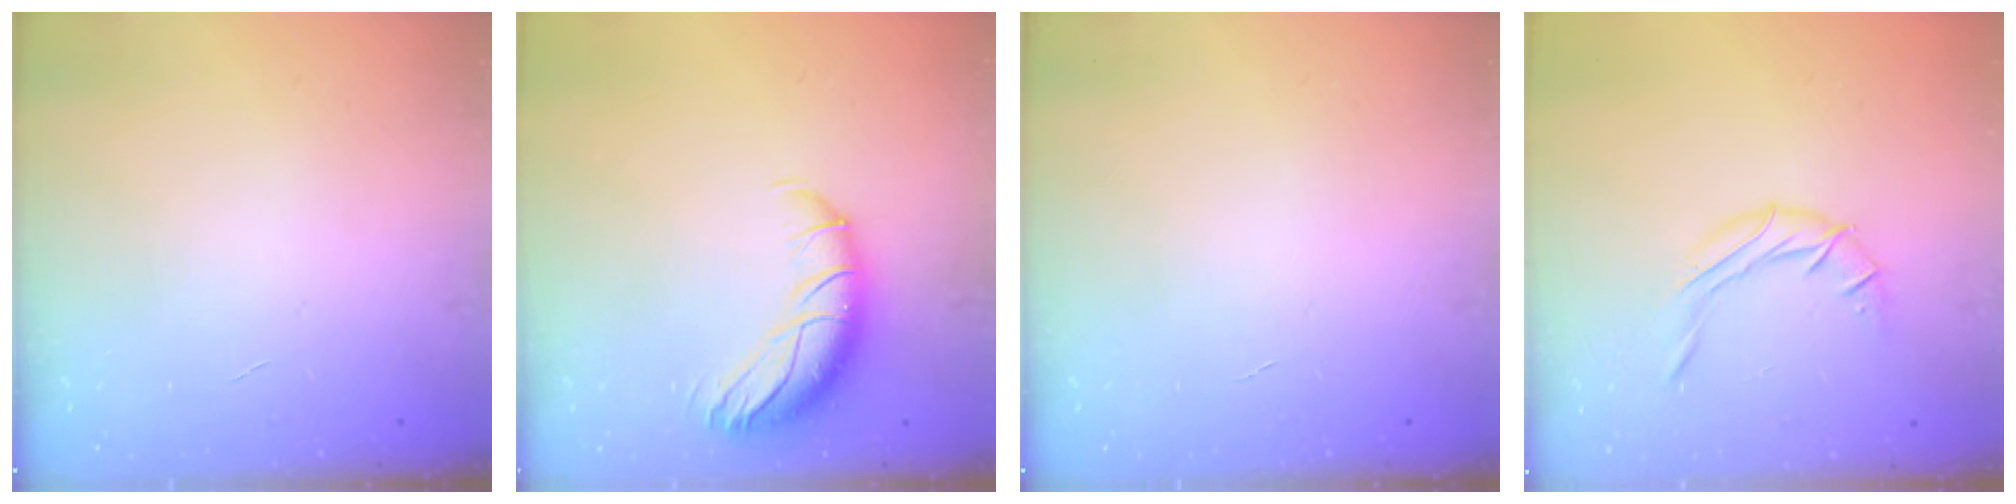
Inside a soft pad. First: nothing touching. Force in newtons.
{"total": 12.8, "press": 12.4, "slide": 2.9}
{"total": 0.0}
{"total": 7.3, "press": 7.3, "slide": 0.7}